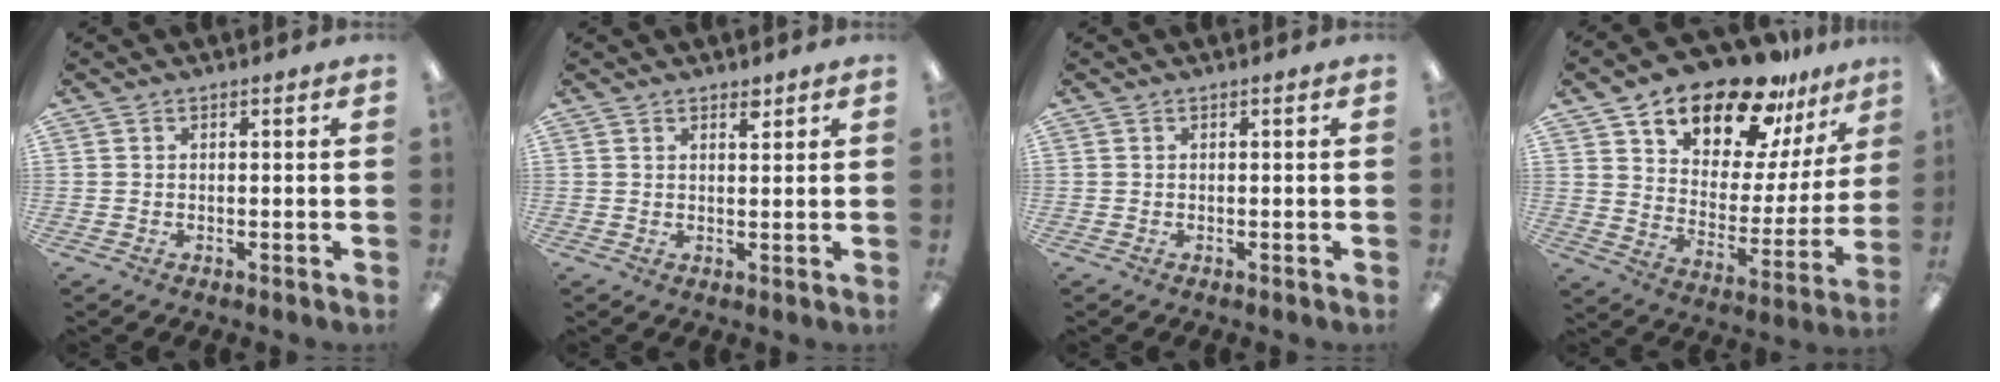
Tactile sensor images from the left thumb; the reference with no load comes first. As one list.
[{"total": 2.2, "force": [1.8, 0.8, 1.0], "torque": [-0.006, -0.007, 0.030]}, {"total": 0.0}, {"total": 19.2, "force": [16.0, 8.0, 7.1], "torque": [-0.118, -0.124, 0.279]}]